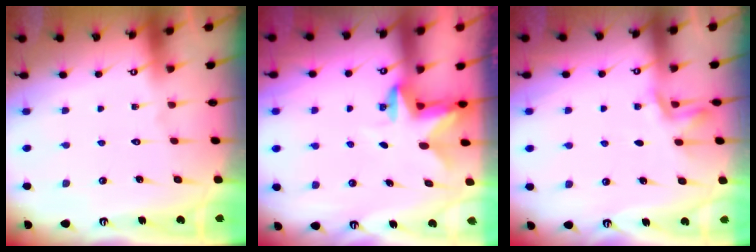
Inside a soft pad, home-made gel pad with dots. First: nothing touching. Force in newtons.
{"total": 2.8, "press": 2.8, "slide": 0.5}
{"total": 2.0, "press": 1.6, "slide": 1.1}